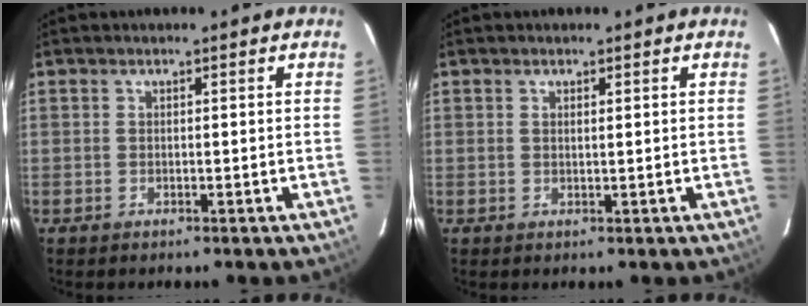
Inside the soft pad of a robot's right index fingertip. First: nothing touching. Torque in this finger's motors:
{"motor_torque": [-0.13, 0.12, -0.05, -0.01]}